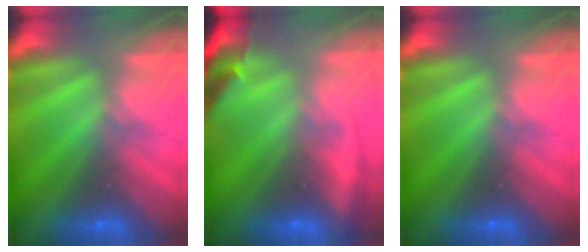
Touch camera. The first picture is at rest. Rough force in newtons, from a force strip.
{"total": 5.8}
{"total": 0.0}